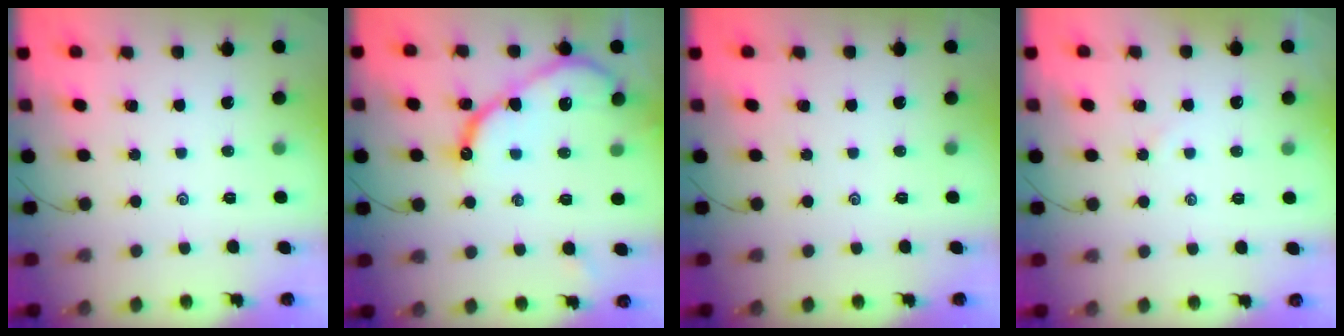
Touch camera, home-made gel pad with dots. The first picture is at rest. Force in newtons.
{"total": 13.0, "press": 12.9, "slide": 1.2}
{"total": 0.0}
{"total": 2.7, "press": 2.7, "slide": 0.4}